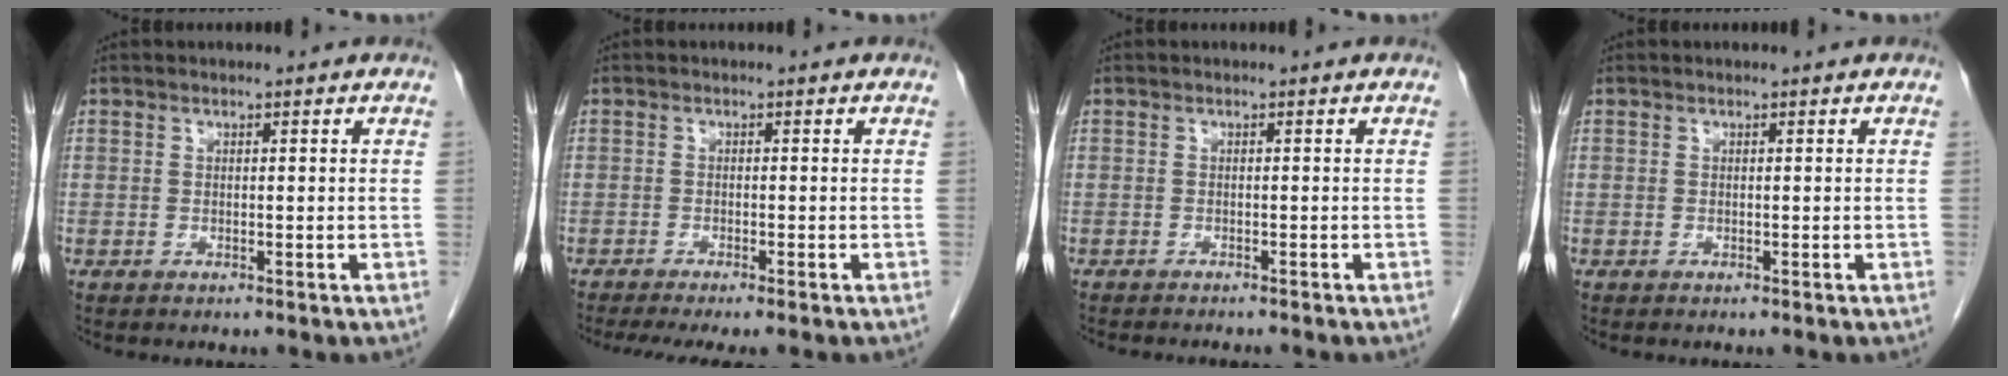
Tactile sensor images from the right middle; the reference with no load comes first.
{"total": 6.4, "force": [-5.2, 0.3, 3.7], "torque": [-0.047, -0.013, -0.083]}
{"total": 5.0, "force": [-4.5, 0.6, 2.1], "torque": [-0.017, -0.006, -0.059]}
{"total": 0.0}